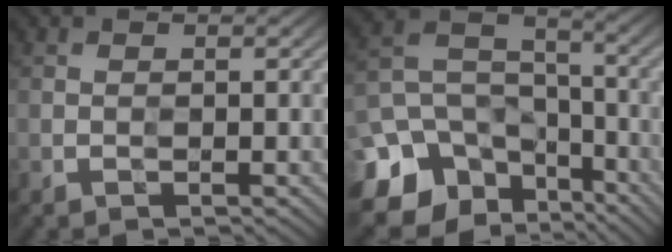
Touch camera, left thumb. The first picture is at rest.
{"total": 15.0, "force": [-9.2, 10.9, 4.5], "torque": [-0.137, -0.043, -0.151]}